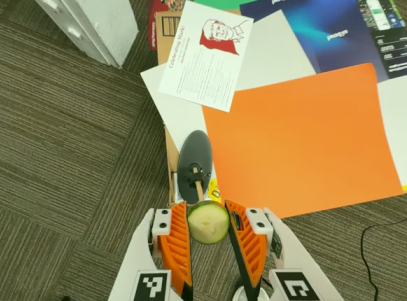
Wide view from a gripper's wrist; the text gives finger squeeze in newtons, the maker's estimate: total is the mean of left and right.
{"total": 9.0, "left": 9.1, "right": 9.0}